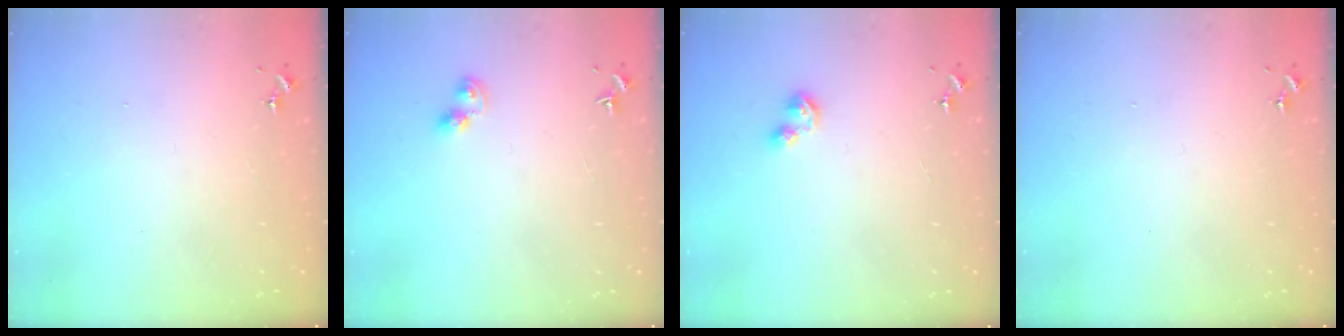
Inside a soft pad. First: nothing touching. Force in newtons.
{"total": 4.5, "press": 4.5, "slide": 0.2}
{"total": 3.7, "press": 3.7, "slide": 0.4}
{"total": 0.0}